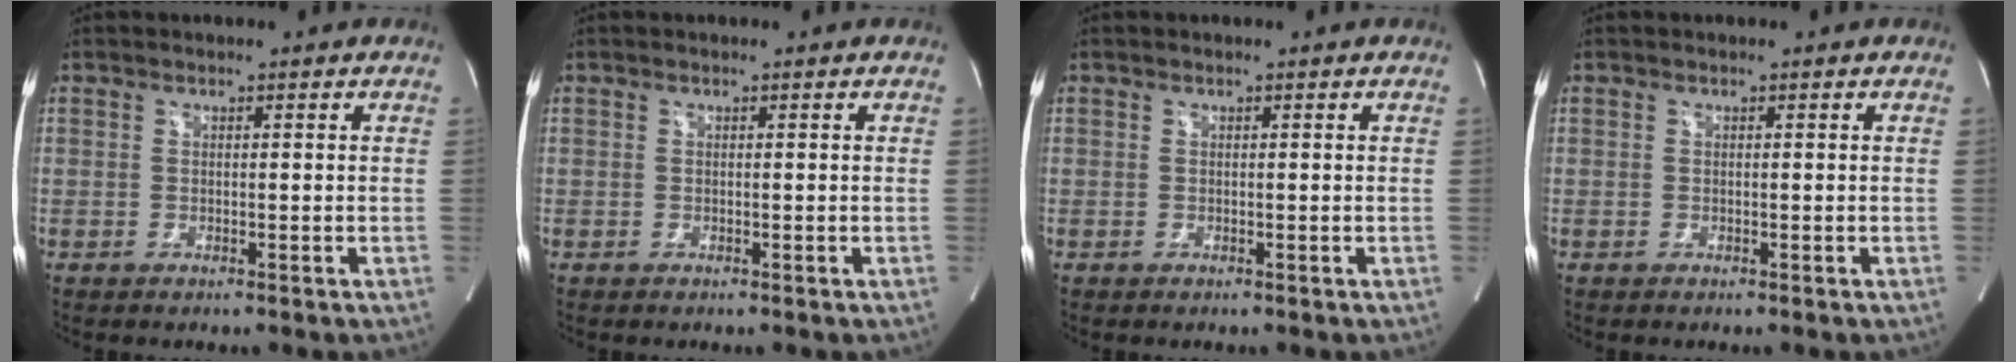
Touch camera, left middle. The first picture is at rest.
{"total": 0.0}
{"total": 0.0}
{"total": 0.0}